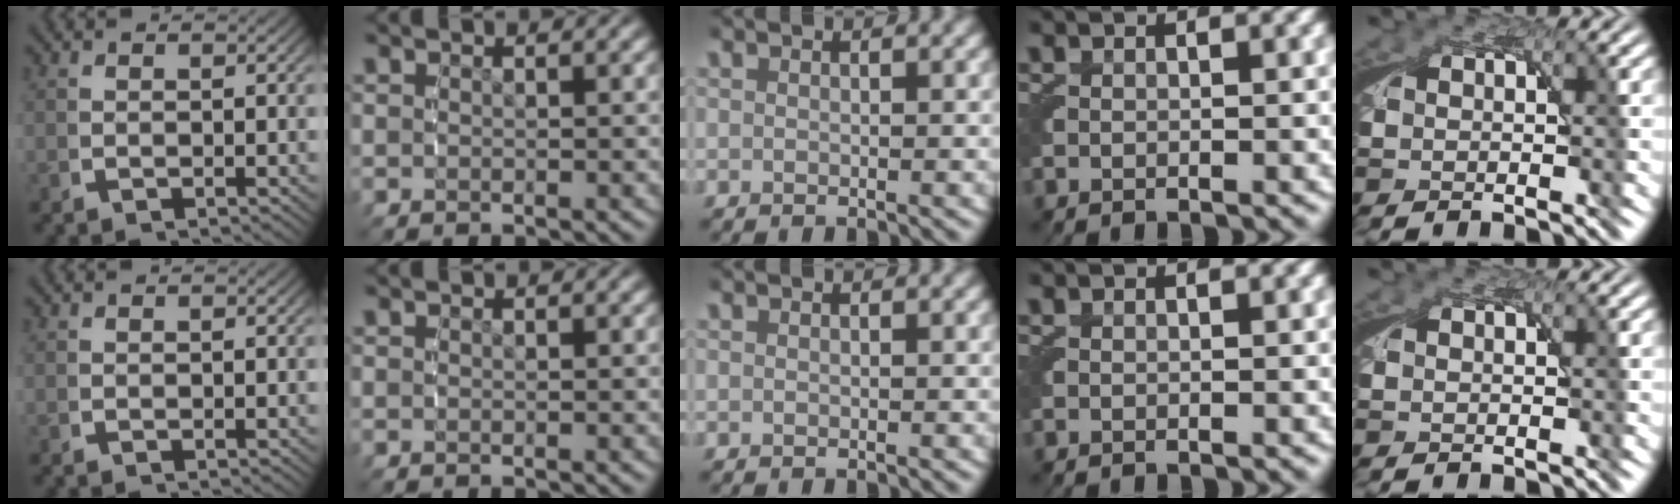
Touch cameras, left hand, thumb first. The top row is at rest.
{}